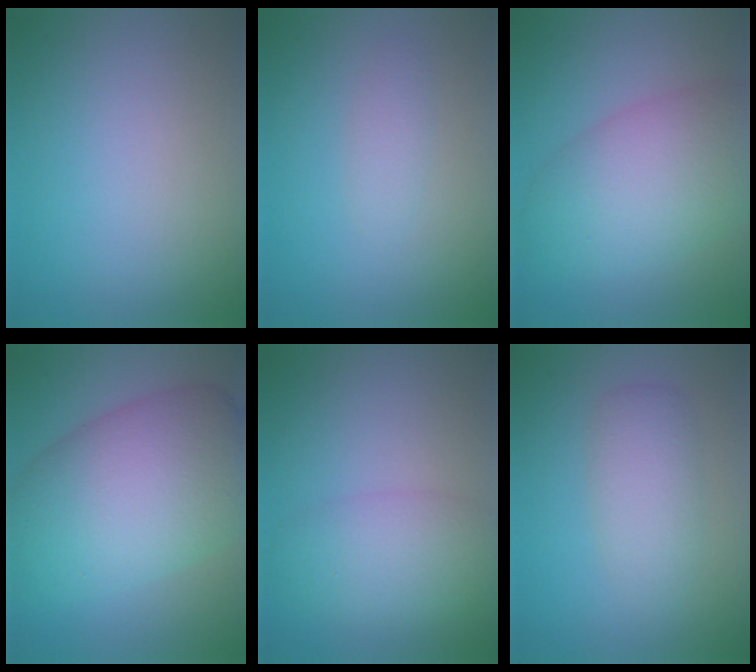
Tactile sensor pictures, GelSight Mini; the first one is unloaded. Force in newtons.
{"total": 1.2, "press": 1.2, "slide": 0.0}
{"total": 8.3, "press": 8.3, "slide": 0.3}
{"total": 12.0, "press": 12.0, "slide": 0.2}
{"total": 4.7, "press": 4.7, "slide": 0.2}
{"total": 3.2, "press": 3.2, "slide": 0.2}